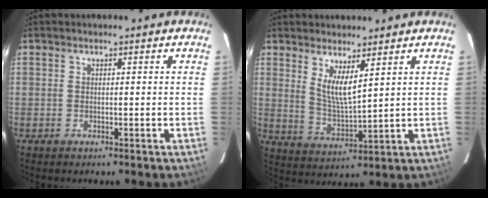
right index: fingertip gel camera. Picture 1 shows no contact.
{"total": 6.3, "force": [3.6, 1.2, 5.1], "torque": [-0.096, -0.015, 0.072]}